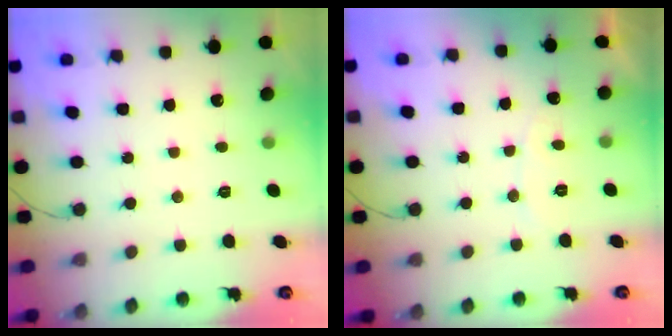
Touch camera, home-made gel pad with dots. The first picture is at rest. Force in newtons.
{"total": 4.8, "press": 4.8, "slide": 0.4}